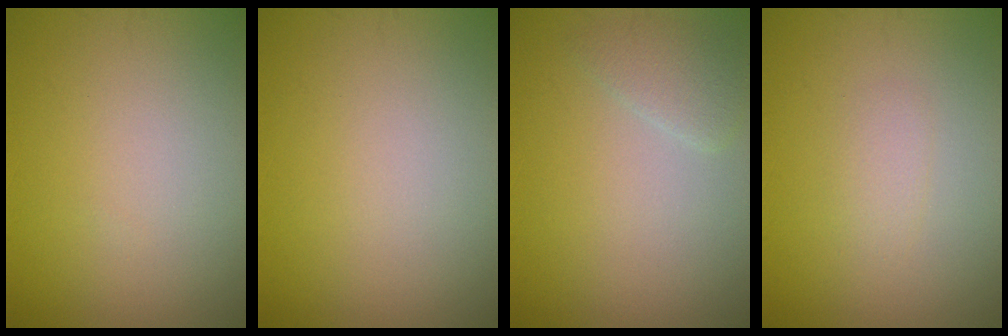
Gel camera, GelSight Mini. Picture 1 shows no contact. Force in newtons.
{"total": 0.0}
{"total": 1.6, "press": 1.6, "slide": 0.2}
{"total": 1.0, "press": 1.0, "slide": 0.1}